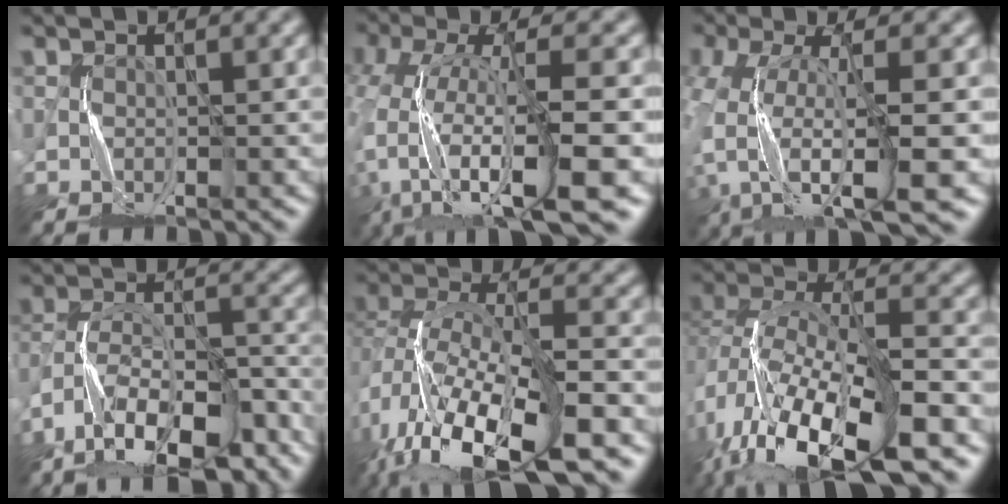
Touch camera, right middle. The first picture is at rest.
{"total": 13.4, "force": [-5.6, 3.9, 11.5], "torque": [-0.231, -0.011, -0.077]}
{"total": 11.6, "force": [-4.5, 4.4, 9.7], "torque": [-0.201, -0.020, -0.067]}
{"total": 12.8, "force": [-9.7, 4.6, 7.0], "torque": [-0.127, -0.004, -0.147]}
{"total": 13.9, "force": [-8.0, 5.7, 9.9], "torque": [-0.210, -0.013, -0.129]}
{"total": 14.2, "force": [-8.1, 5.6, 10.3], "torque": [-0.210, -0.008, -0.140]}